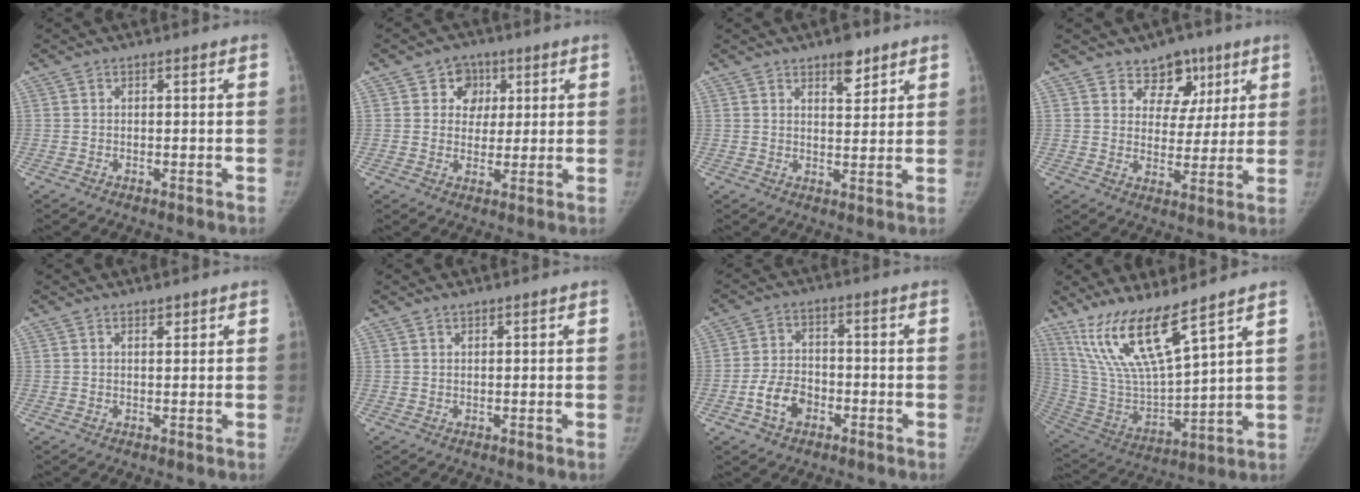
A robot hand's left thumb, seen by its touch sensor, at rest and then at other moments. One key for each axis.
{"total": 6.0, "fx": 2.2, "fy": 5.2, "fz": 1.9, "tx": 0.007, "ty": -0.001, "tz": 0.029}
{"total": 5.2, "fx": 3.5, "fy": 2.3, "fz": 3.1, "tx": -0.027, "ty": -0.022, "tz": 0.051}
{"total": 8.7, "fx": 5.3, "fy": 6.3, "fz": 2.7, "tx": 0.005, "ty": -0.022, "tz": 0.081}
{"total": 1.3, "fx": 1.0, "fy": 0.5, "fz": 0.7, "tx": -0.004, "ty": -0.006, "tz": 0.016}
{"total": 1.1, "fx": 0.9, "fy": 0.3, "fz": 0.5, "tx": -0.007, "ty": -0.004, "tz": 0.018}
{"total": 6.8, "fx": -2.8, "fy": 4.7, "fz": 4.0, "tx": -0.064, "ty": 0.022, "tz": -0.052}
{"total": 16.7, "fx": 11.5, "fy": 2.7, "fz": 11.8, "tx": -0.222, "ty": -0.064, "tz": 0.241}